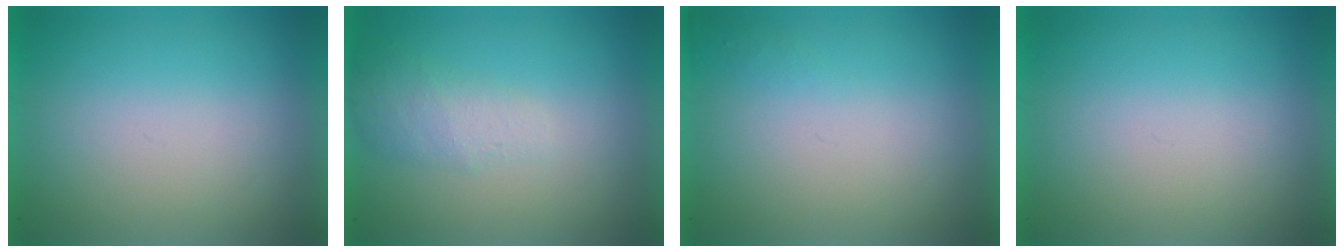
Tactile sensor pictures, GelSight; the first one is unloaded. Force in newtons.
{"total": 2.2}
{"total": 1.1}
{"total": 0.0}